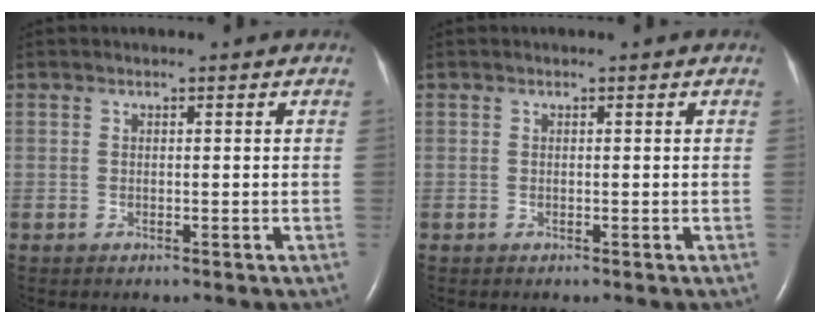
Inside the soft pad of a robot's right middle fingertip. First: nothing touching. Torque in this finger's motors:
{"motor_torque": [0.00, 0.00, 0.00, 0.00]}